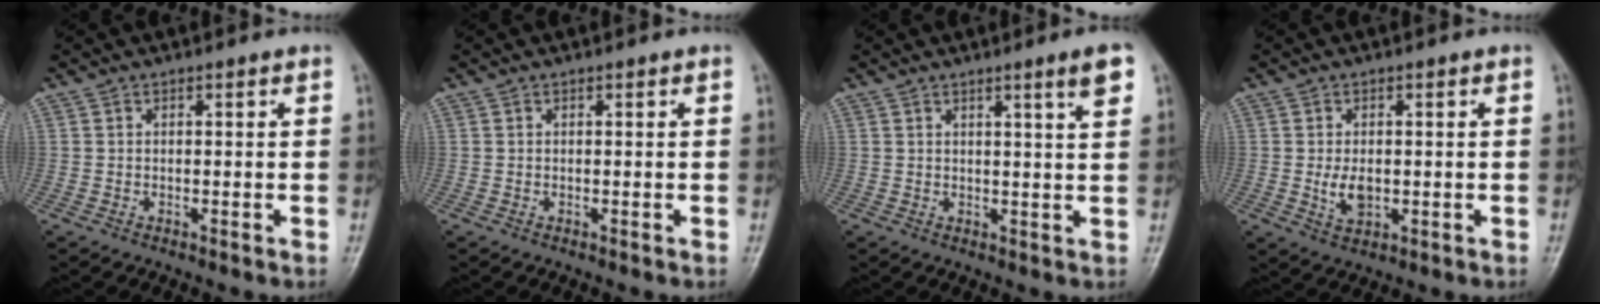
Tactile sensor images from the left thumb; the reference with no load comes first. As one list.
[{"total": 0.0}, {"total": 4.7, "force": [2.6, -0.1, 3.9], "torque": [-0.051, -0.018, 0.037]}, {"total": 4.2, "force": [-0.3, 2.7, 3.2], "torque": [-0.051, -0.005, 0.000]}]